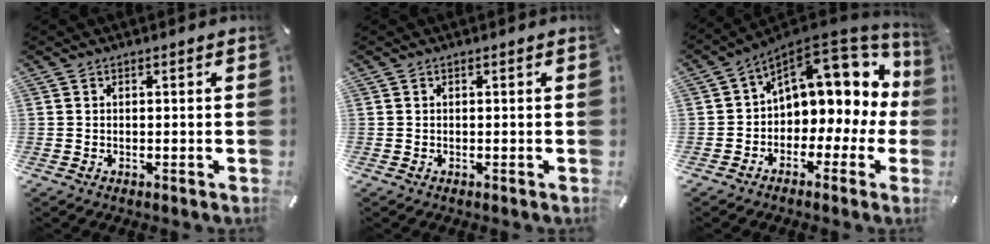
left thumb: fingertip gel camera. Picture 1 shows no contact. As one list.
[{"total": 0.0}, {"total": 13.7, "force": [6.1, 8.8, 8.5], "torque": [-0.123, -0.049, 0.103]}]